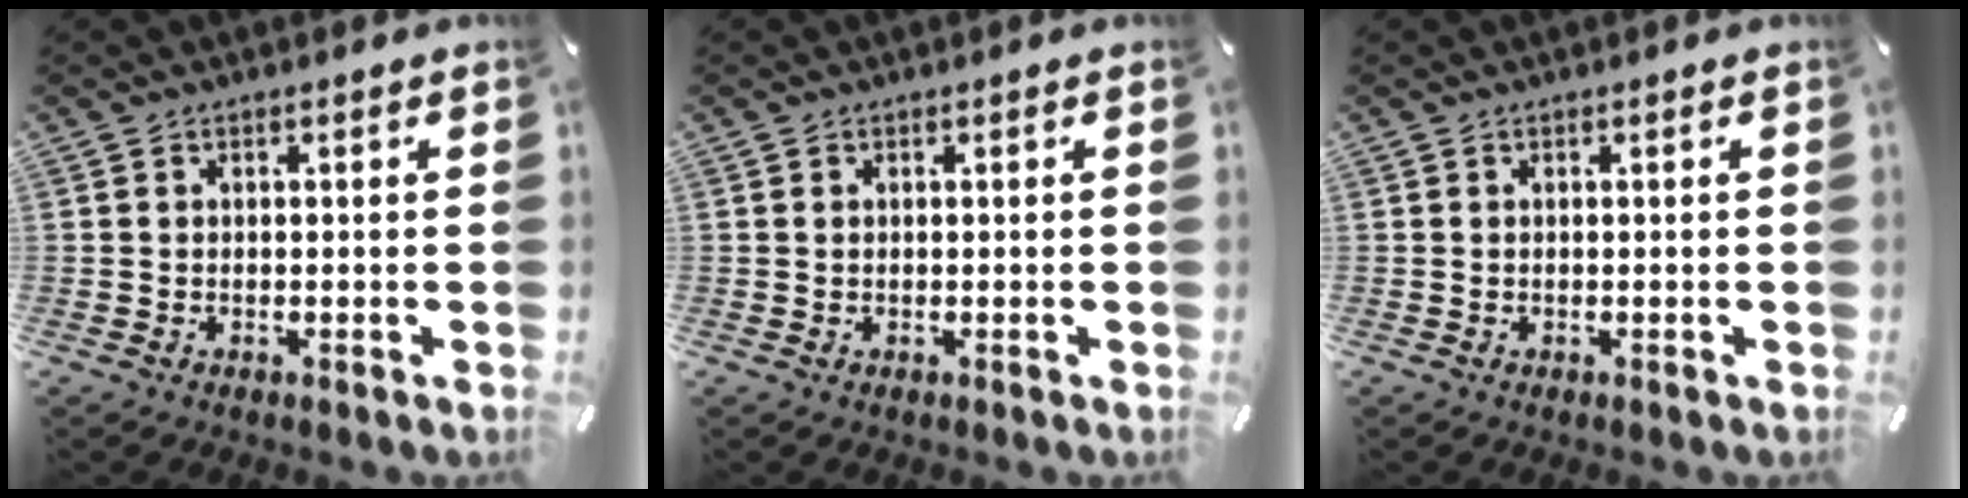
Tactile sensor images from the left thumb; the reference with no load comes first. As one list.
[{"total": 0.0}, {"total": 0.0}]